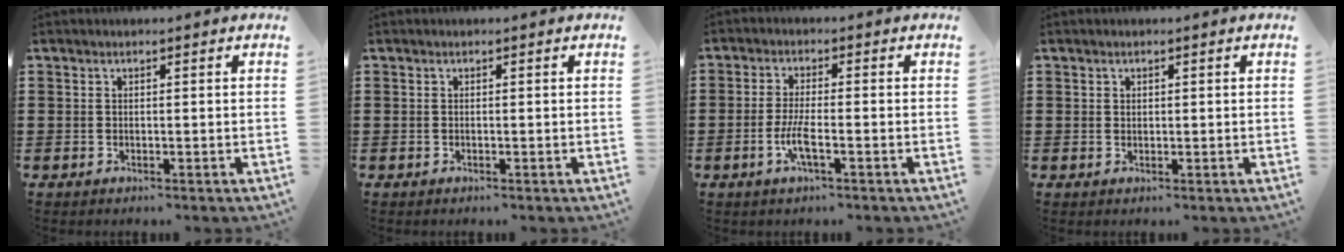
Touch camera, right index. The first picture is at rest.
{"total": 0.0}
{"total": 4.3, "force": [-1.7, 0.7, 3.9], "torque": [-0.086, -0.007, -0.037]}
{"total": 0.8, "force": [0.5, 0.6, 0.1], "torque": [-0.003, 0.004, 0.009]}